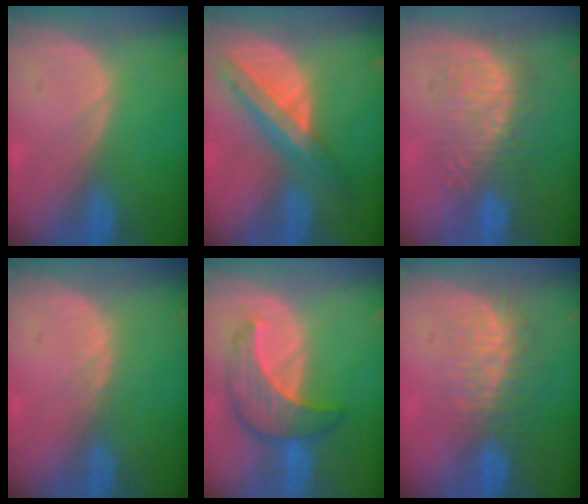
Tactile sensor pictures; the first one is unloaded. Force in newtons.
{"total": 8.3, "press": 7.1, "slide": 4.4}
{"total": 8.9, "press": 8.7, "slide": 2.0}
{"total": 0.8, "press": 0.8, "slide": 0.3}
{"total": 7.7, "press": 7.7, "slide": 0.4}
{"total": 8.0, "press": 7.4, "slide": 3.0}